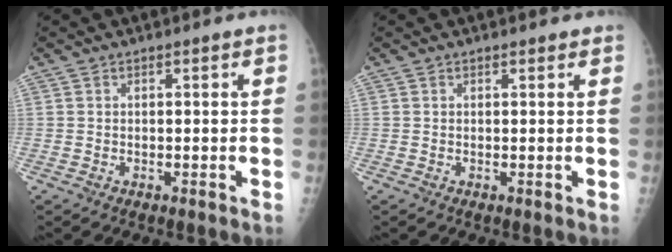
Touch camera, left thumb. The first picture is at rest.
{"total": 0.7, "force": [0.6, 0.4, 0.2], "torque": [-0.002, -0.004, 0.006]}